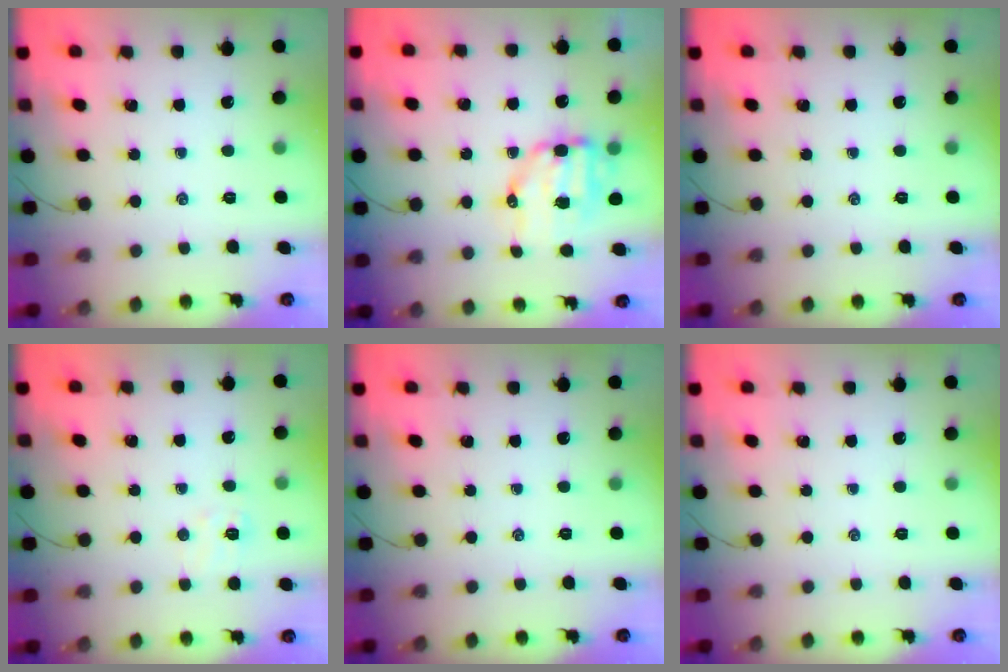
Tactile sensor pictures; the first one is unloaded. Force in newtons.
{"total": 9.9, "press": 9.8, "slide": 1.8}
{"total": 0.0}
{"total": 5.9, "press": 5.7, "slide": 1.5}
{"total": 0.0}
{"total": 0.0}